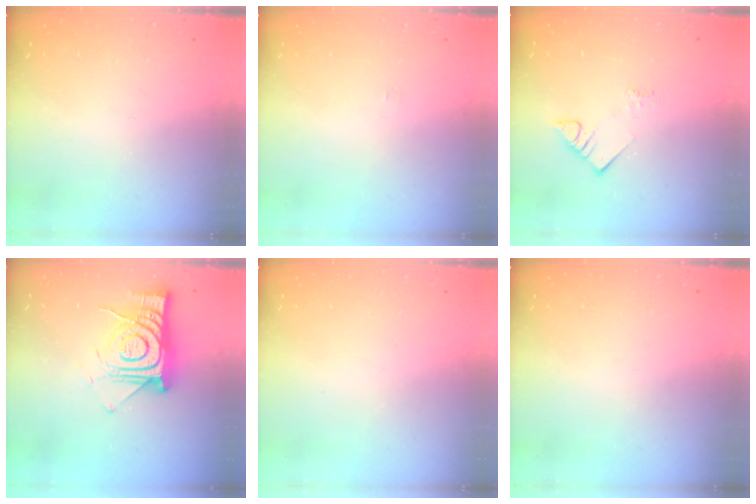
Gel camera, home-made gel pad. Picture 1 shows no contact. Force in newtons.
{"total": 3.5, "press": 3.5, "slide": 0.4}
{"total": 4.0, "press": 3.9, "slide": 0.3}
{"total": 14.7, "press": 14.6, "slide": 1.2}
{"total": 1.6, "press": 1.6, "slide": 0.1}
{"total": 0.0}